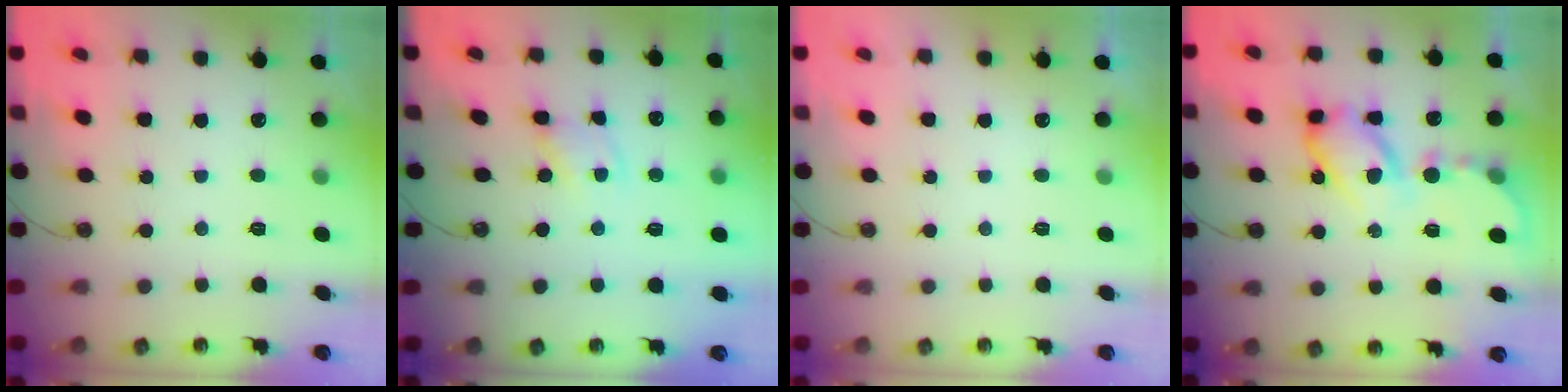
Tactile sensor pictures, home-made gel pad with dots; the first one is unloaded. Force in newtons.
{"total": 1.4, "press": 1.4, "slide": 0.1}
{"total": 0.0}
{"total": 14.3, "press": 14.2, "slide": 1.4}